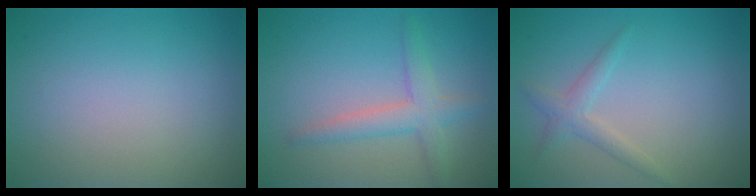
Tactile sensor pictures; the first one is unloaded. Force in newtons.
{"total": 3.0, "press": 3.0, "slide": 0.1}
{"total": 1.8, "press": 1.8, "slide": 0.1}